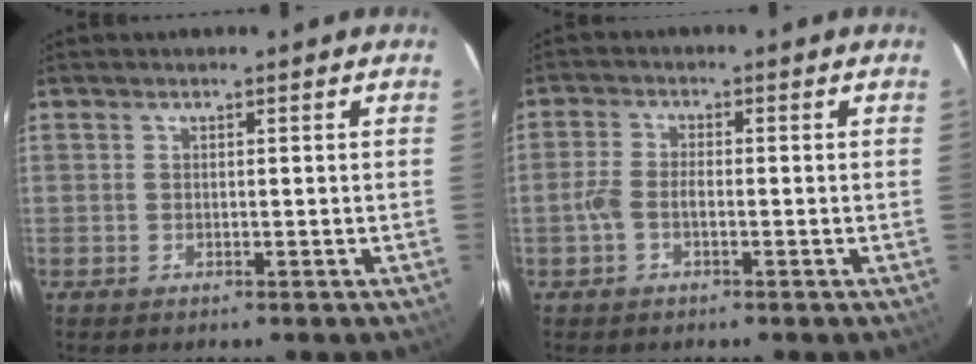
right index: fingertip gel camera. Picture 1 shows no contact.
{"total": 3.4, "force": [-1.2, 1.6, 2.7], "torque": [-0.063, 0.005, -0.026]}